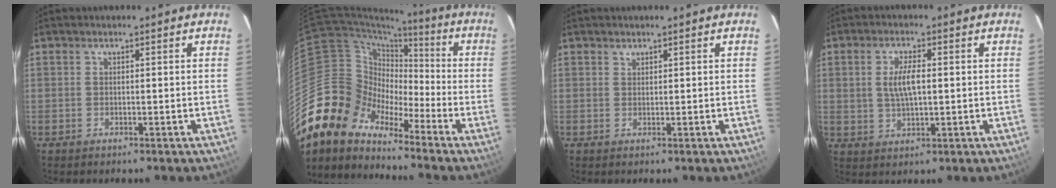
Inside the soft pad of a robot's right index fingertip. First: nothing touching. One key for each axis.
{"total": 15.2, "fx": -11.4, "fy": 8.6, "fz": 5.1, "tx": -0.101, "ty": 0.013, "tz": -0.229}
{"total": 0.5, "fx": 0.4, "fy": 0.2, "fz": 0.0, "tx": 0.003, "ty": 0.001, "tz": 0.009}
{"total": 5.5, "fx": 0.7, "fy": 2.4, "fz": 4.9, "tx": -0.095, "ty": 0.003, "tz": 0.018}